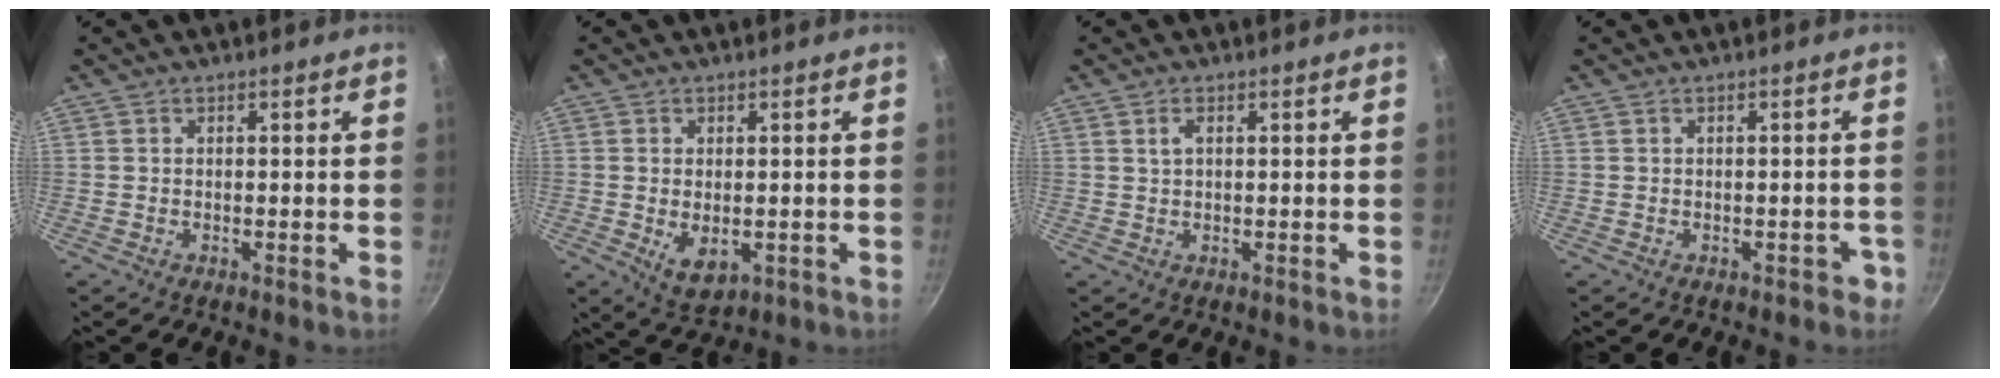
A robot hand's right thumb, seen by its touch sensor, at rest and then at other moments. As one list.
[{"total": 5.5, "force": [-1.0, 3.2, 4.3], "torque": [-0.069, -0.011, -0.006]}, {"total": 1.6, "force": [0.6, 0.8, 1.3], "torque": [-0.026, 0.002, 0.014]}, {"total": 1.9, "force": [-1.0, 1.3, 1.1], "torque": [-0.002, 0.011, -0.011]}]